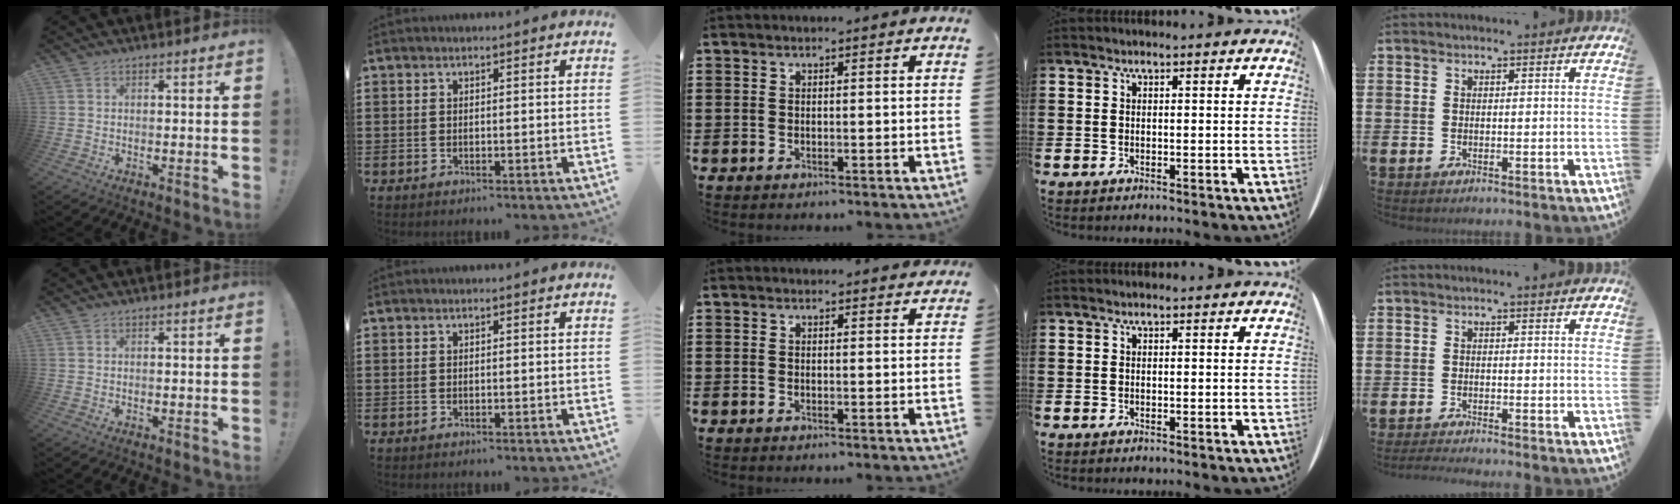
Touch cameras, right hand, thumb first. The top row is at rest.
{"middle": {"total": 0.9, "force": [0.9, 0.3, 0.0], "torque": [0.012, -0.007, 0.014]}, "little": {"total": 1.1, "force": [-1.0, -0.1, 0.5], "torque": [-0.007, 0.000, -0.020]}}